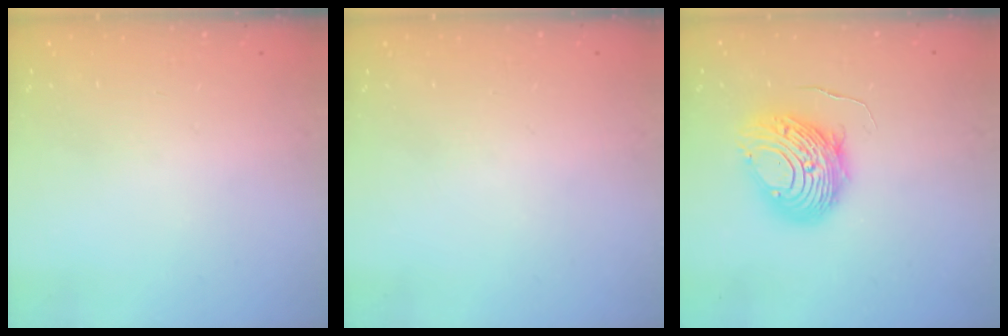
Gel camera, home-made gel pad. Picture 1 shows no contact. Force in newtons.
{"total": 0.0}
{"total": 11.8, "press": 11.7, "slide": 1.0}